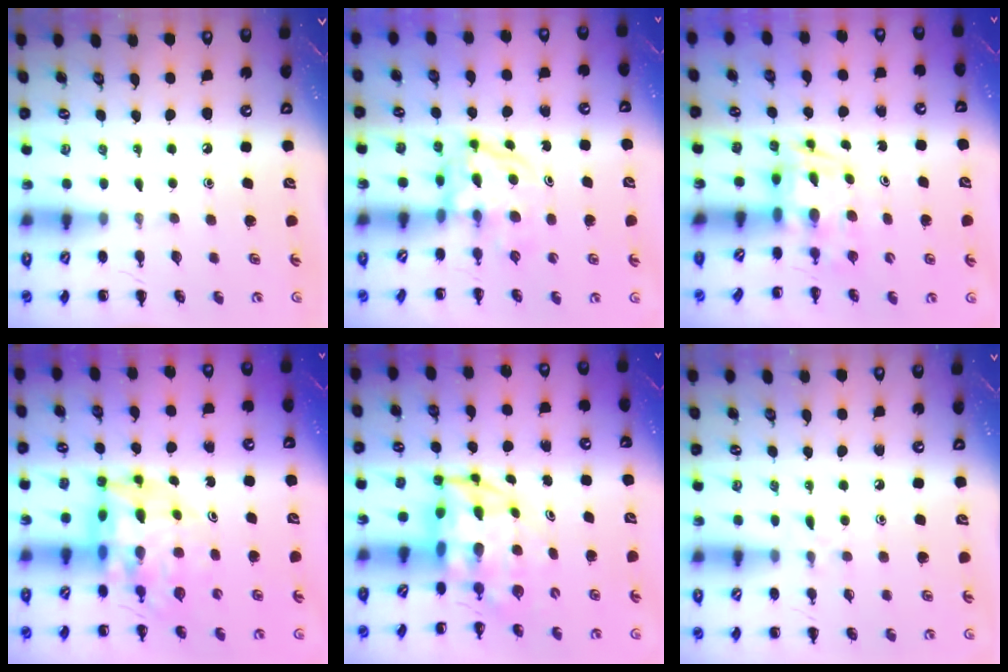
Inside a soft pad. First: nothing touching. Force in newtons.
{"total": 3.8, "press": 3.7, "slide": 0.4}
{"total": 2.8, "press": 2.7, "slide": 0.7}
{"total": 9.9, "press": 9.4, "slide": 3.1}
{"total": 5.4, "press": 5.0, "slide": 1.8}
{"total": 5.8, "press": 5.4, "slide": 2.3}